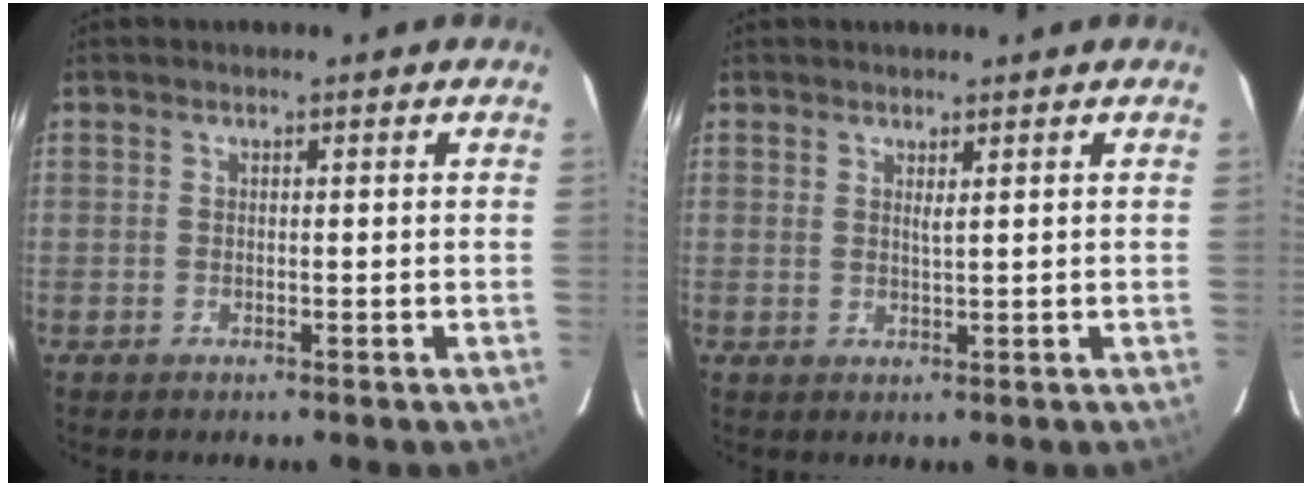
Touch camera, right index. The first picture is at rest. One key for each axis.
{"total": 1.1, "fx": 0.7, "fy": -0.1, "fz": 0.9, "tx": -0.018, "ty": -0.005, "tz": 0.012}